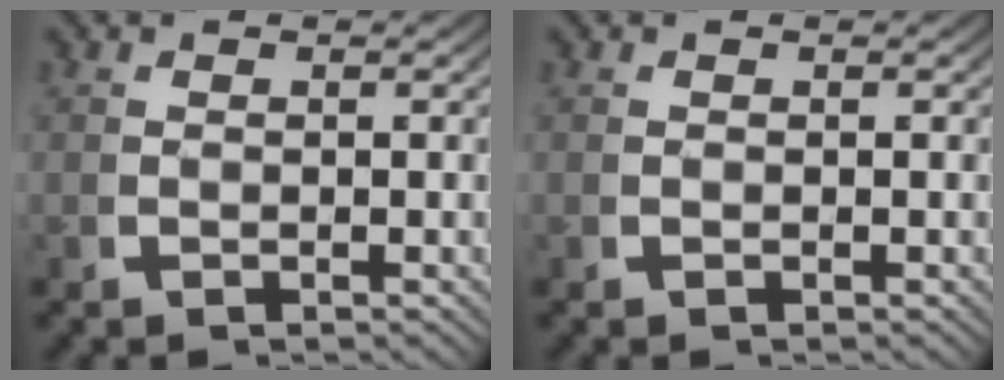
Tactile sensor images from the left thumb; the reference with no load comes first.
{"total": 0.0}